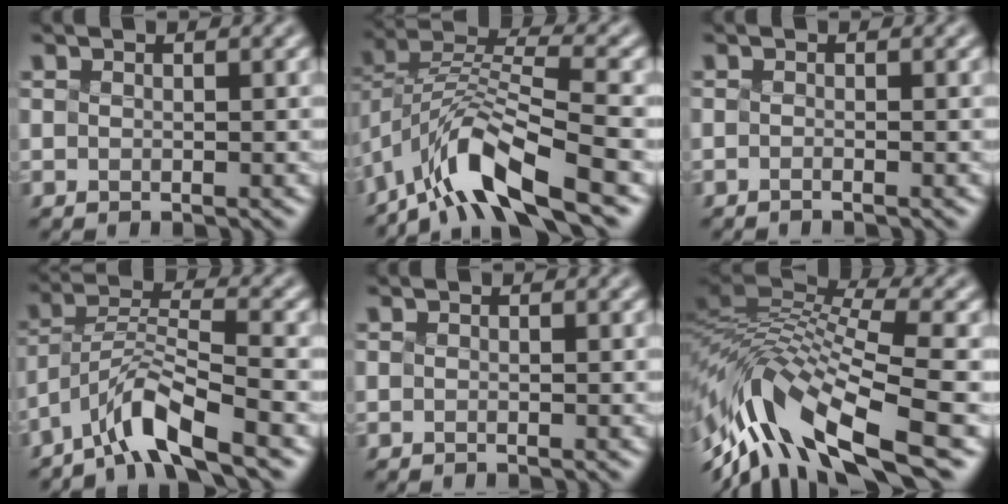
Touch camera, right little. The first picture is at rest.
{"total": 10.0, "force": [-6.0, 2.7, 7.5], "torque": [-0.136, 0.009, -0.126]}
{"total": 0.7, "force": [-0.4, 0.1, 0.5], "torque": [-0.006, -0.006, -0.011]}
{"total": 5.9, "force": [-4.3, 0.8, 4.0], "torque": [-0.074, 0.006, -0.090]}
{"total": 0.0}
{"total": 11.3, "force": [-4.4, 4.2, 9.5], "torque": [-0.183, 0.023, -0.079]}